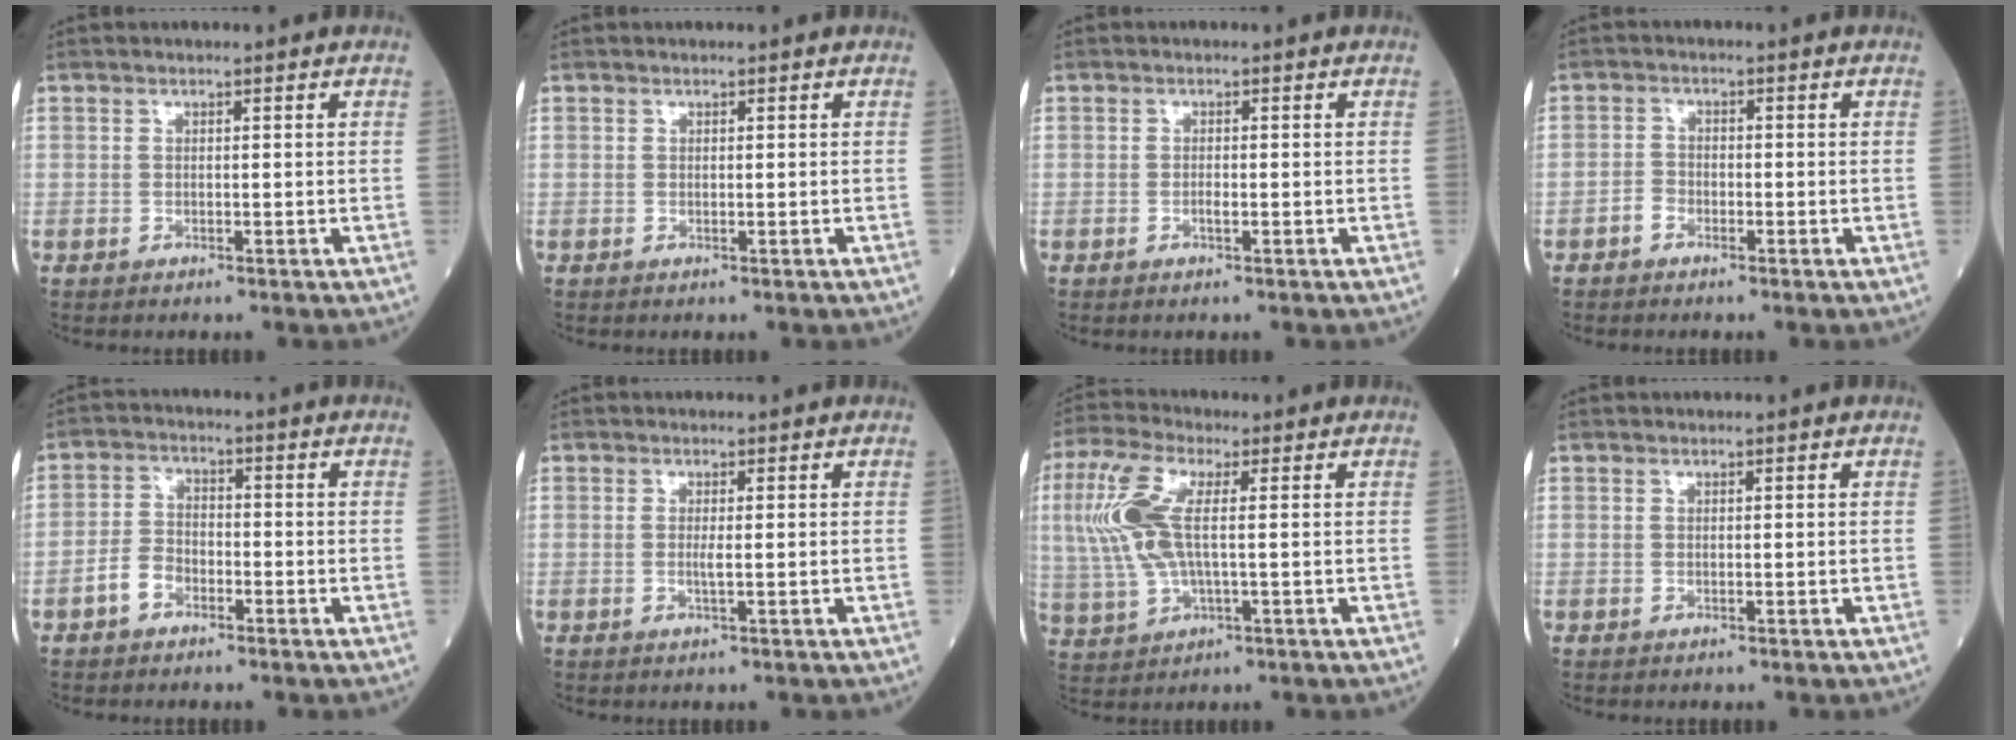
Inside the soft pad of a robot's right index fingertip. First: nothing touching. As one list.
[{"total": 0.0}, {"total": 0.9, "force": [-0.3, 0.2, 0.8], "torque": [-0.018, 0.001, -0.005]}, {"total": 1.8, "force": [-1.1, 1.2, 0.7], "torque": [-0.008, 0.006, -0.025]}, {"total": 4.3, "force": [-2.3, 2.7, 2.4], "torque": [-0.050, 0.011, -0.048]}, {"total": 1.3, "force": [-0.1, -0.1, 1.3], "torque": [-0.029, -0.002, -0.004]}, {"total": 10.6, "force": [1.5, 3.6, 9.8], "torque": [-0.246, 0.013, 0.030]}, {"total": 0.0}]